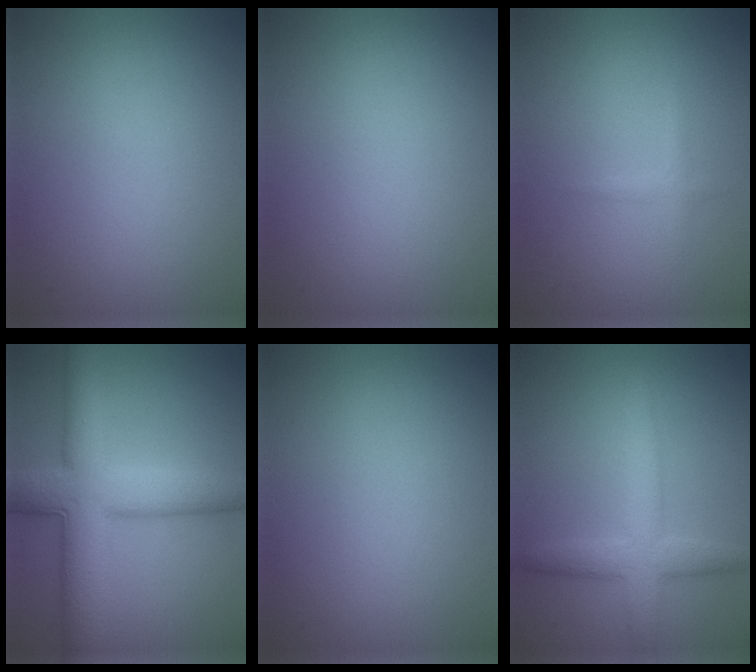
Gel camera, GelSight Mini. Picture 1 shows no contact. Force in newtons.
{"total": 0.0}
{"total": 0.9, "press": 0.9, "slide": 0.0}
{"total": 8.6, "press": 8.6, "slide": 0.5}
{"total": 0.0}
{"total": 4.4, "press": 4.4, "slide": 0.0}